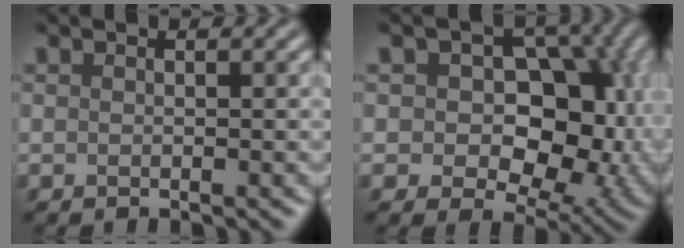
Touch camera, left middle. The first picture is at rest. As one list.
[{"total": 10.2, "force": [0.9, 7.1, 7.2], "torque": [-0.084, -0.005, 0.011]}]